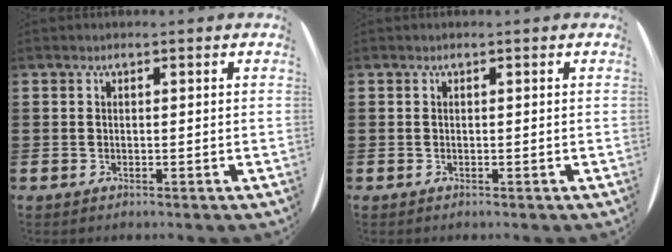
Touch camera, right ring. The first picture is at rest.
{"total": 0.0}